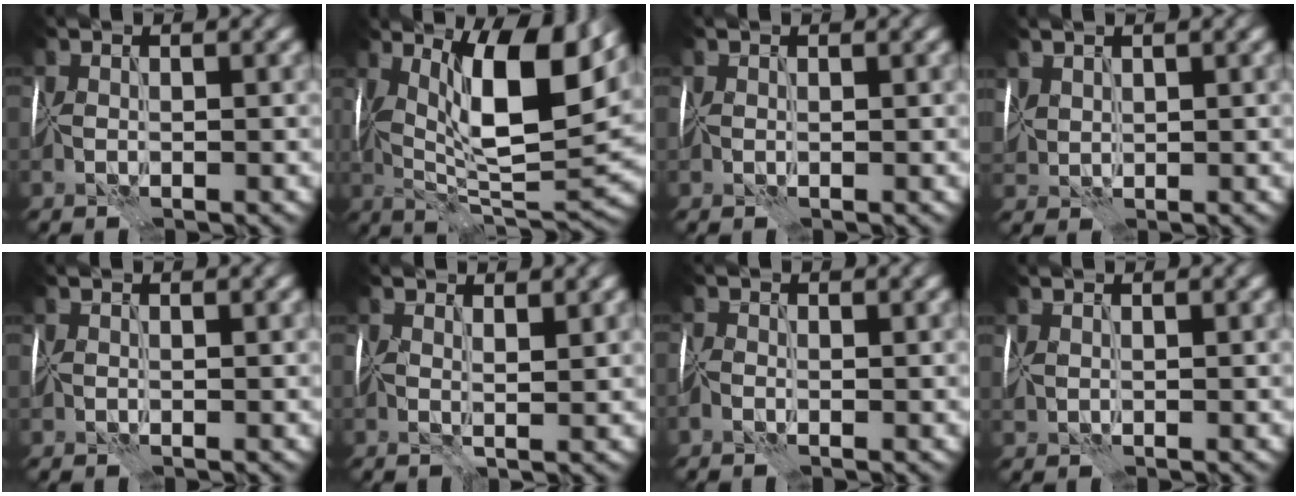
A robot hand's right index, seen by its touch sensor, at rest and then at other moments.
{"total": 12.0, "force": [4.1, 3.7, 10.7], "torque": [-0.171, -0.002, 0.070]}
{"total": 0.0}
{"total": 1.6, "force": [1.1, 1.0, 0.4], "torque": [-0.023, 0.007, 0.028]}
{"total": 0.9, "force": [0.5, 0.5, 0.6], "torque": [-0.006, 0.005, 0.007]}
{"total": 2.0, "force": [1.3, 0.5, 1.4], "torque": [-0.021, -0.001, 0.024]}
{"total": 0.8, "force": [-0.2, 0.5, 0.5], "torque": [-0.010, 0.001, -0.009]}
{"total": 1.0, "force": [0.8, 0.4, 0.5], "torque": [-0.010, 0.003, 0.018]}